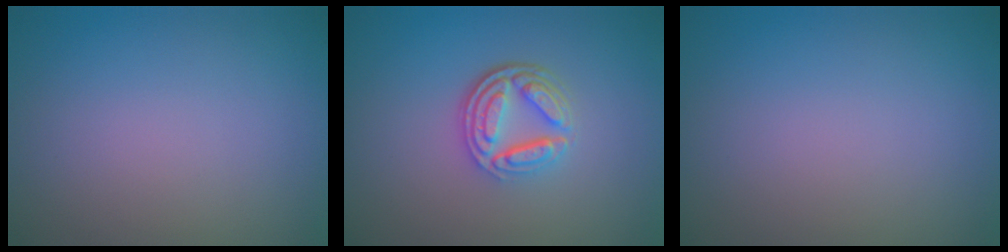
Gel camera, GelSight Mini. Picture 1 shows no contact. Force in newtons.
{"total": 4.5, "press": 3.4, "slide": 2.9}
{"total": 0.0}